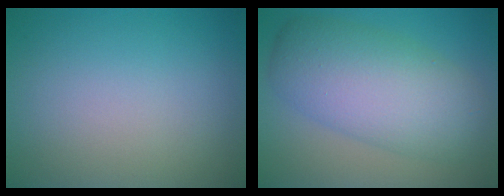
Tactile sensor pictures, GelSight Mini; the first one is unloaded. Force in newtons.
{"total": 7.9, "press": 7.9, "slide": 0.2}